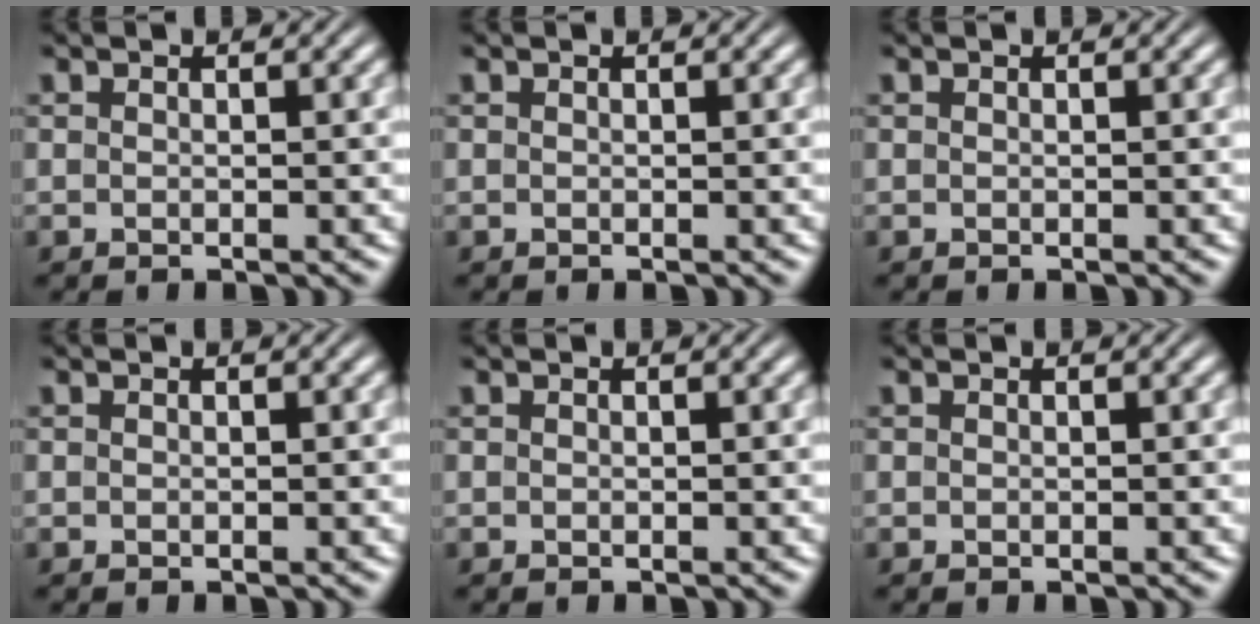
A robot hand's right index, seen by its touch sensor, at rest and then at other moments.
{"total": 0.0}
{"total": 0.0}
{"total": 0.0}
{"total": 0.0}
{"total": 0.0}